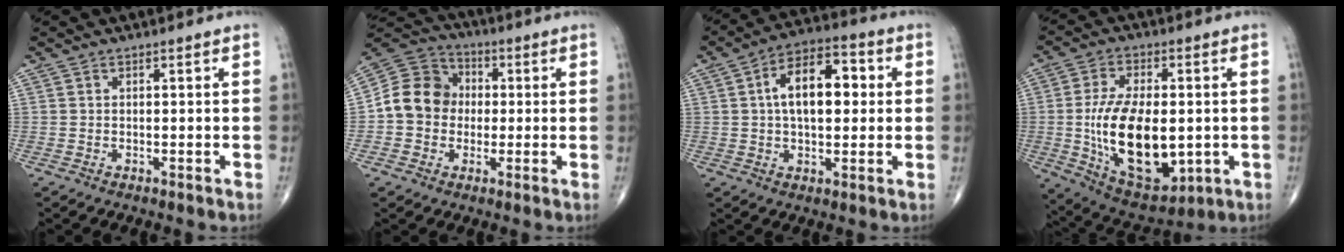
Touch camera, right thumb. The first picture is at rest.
{"total": 11.5, "force": [-0.3, 10.1, 5.5], "torque": [-0.078, 0.032, -0.017]}
{"total": 12.9, "force": [1.8, 7.1, 10.7], "torque": [-0.153, 0.023, 0.021]}
{"total": 20.2, "force": [-1.8, 10.6, 17.1], "torque": [-0.285, -0.011, -0.009]}